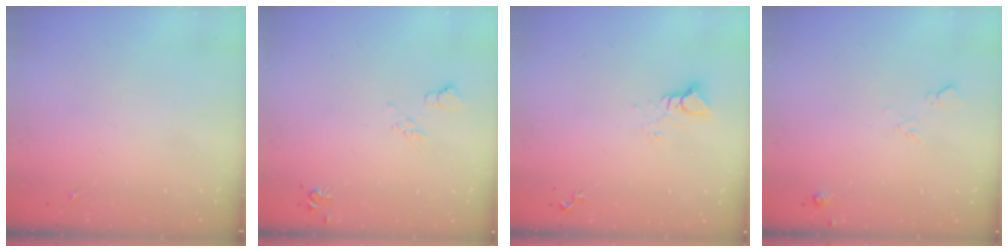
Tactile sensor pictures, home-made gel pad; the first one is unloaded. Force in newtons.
{"total": 6.4, "press": 6.3, "slide": 1.1}
{"total": 5.6, "press": 5.6, "slide": 0.4}
{"total": 4.6, "press": 4.5, "slide": 0.8}